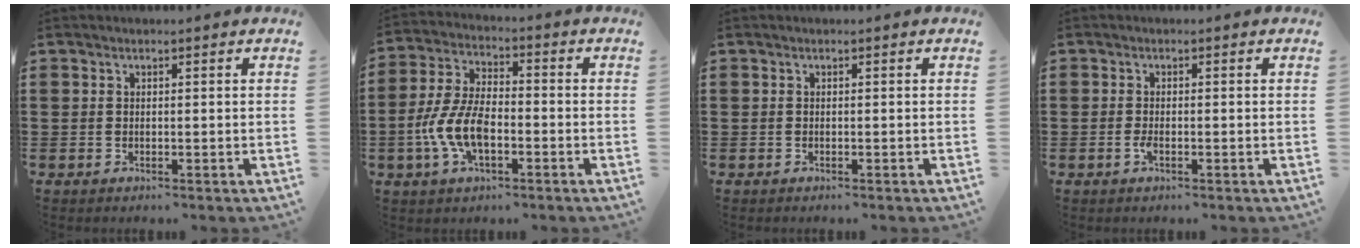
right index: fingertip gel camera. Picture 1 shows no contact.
{"total": 8.6, "force": [-2.7, 4.3, 6.9], "torque": [-0.165, -0.001, -0.057]}
{"total": 0.0}
{"total": 1.4, "force": [-0.7, 0.3, 1.2], "torque": [-0.038, -0.007, -0.017]}